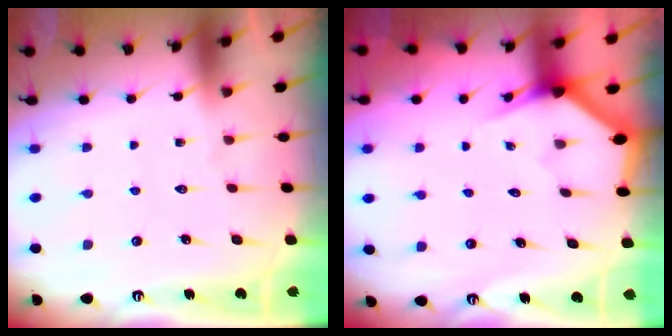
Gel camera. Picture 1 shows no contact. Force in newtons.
{"total": 3.0, "press": 3.0, "slide": 0.1}